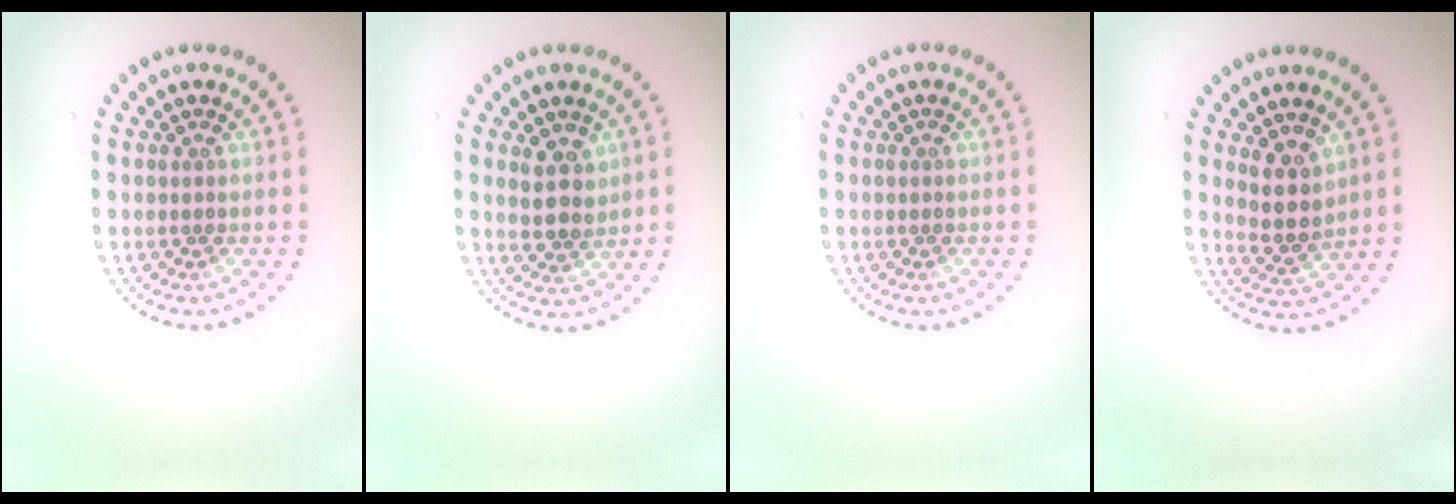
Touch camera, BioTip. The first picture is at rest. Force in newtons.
{"total": 2.8, "press": 2.7, "slide": 0.8}
{"total": 0.0}
{"total": 3.0, "press": 2.5, "slide": 1.5}